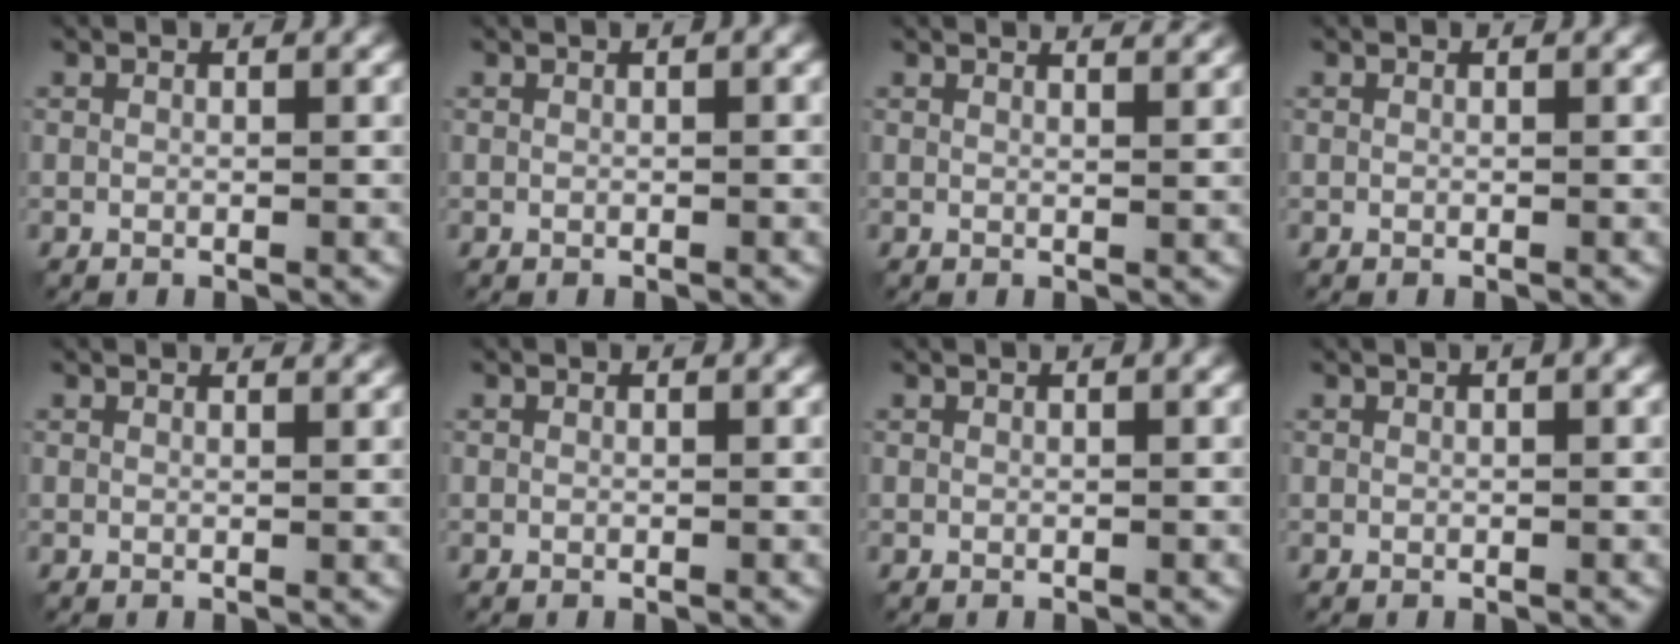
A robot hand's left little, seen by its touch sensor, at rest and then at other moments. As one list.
[{"total": 0.8, "force": [0.3, 0.1, 0.7], "torque": [-0.010, 0.009, 0.005]}, {"total": 3.4, "force": [2.8, 1.1, 1.5], "torque": [0.002, 0.015, 0.010]}, {"total": 0.0}, {"total": 2.3, "force": [2.0, 0.6, 0.9], "torque": [-0.008, 0.006, 0.013]}, {"total": 0.0}, {"total": 1.1, "force": [0.6, 0.3, 0.8], "torque": [-0.009, 0.006, 0.004]}, {"total": 1.2, "force": [0.6, 0.2, 1.0], "torque": [-0.016, 0.007, 0.005]}]